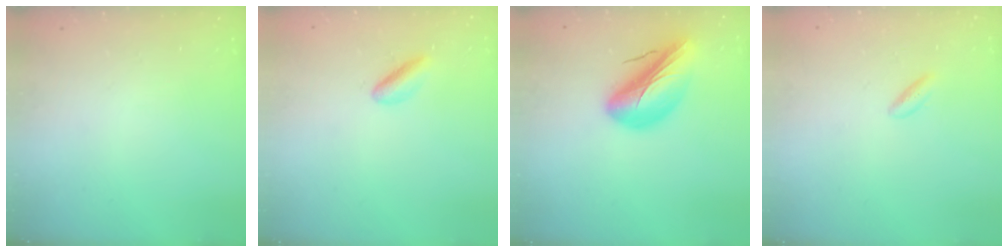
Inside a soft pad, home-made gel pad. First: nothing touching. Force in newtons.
{"total": 2.5, "press": 2.5, "slide": 0.2}
{"total": 14.9, "press": 14.4, "slide": 4.0}
{"total": 2.2, "press": 1.9, "slide": 1.2}